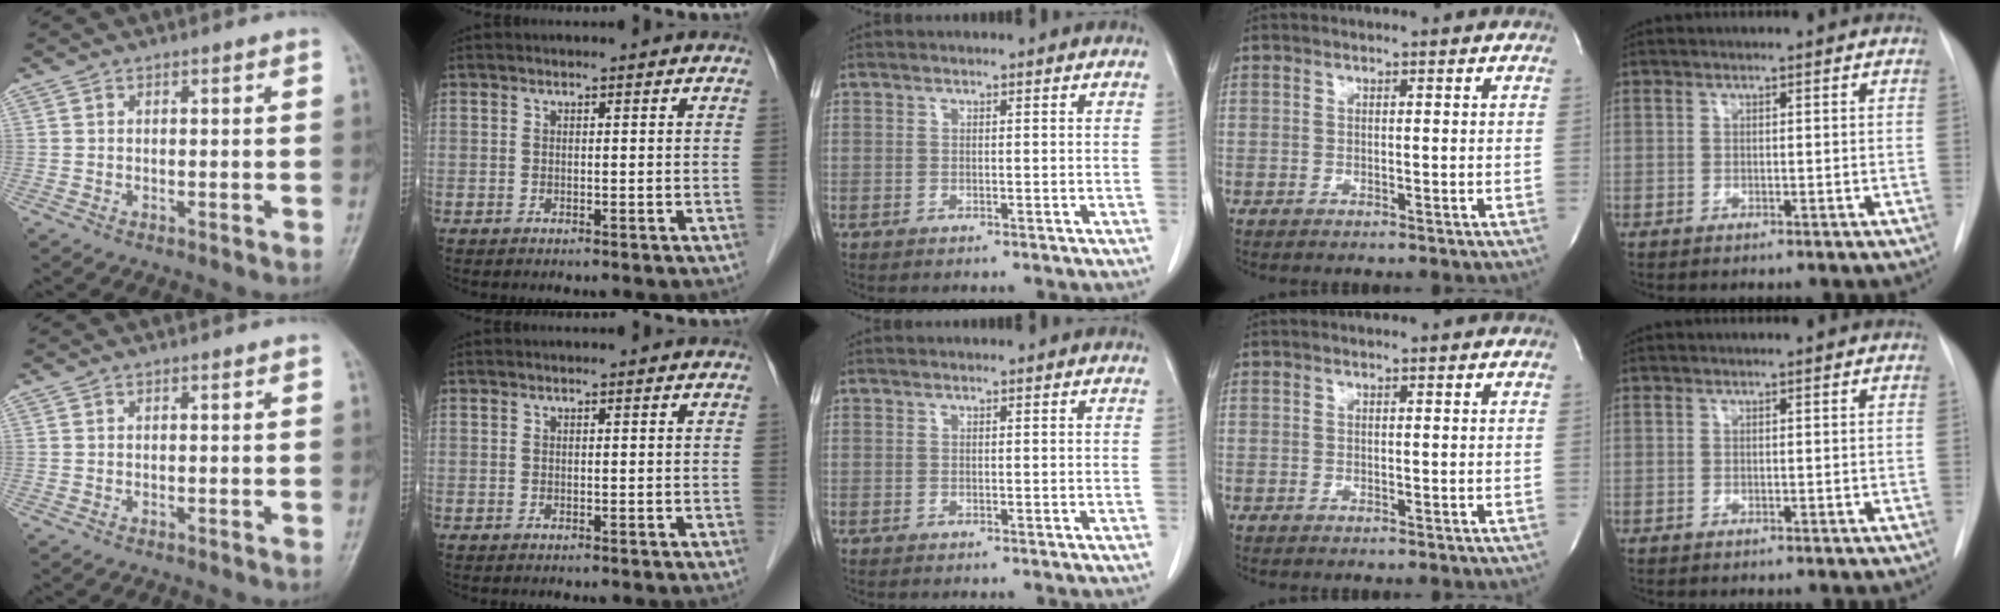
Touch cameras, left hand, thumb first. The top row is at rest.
{}